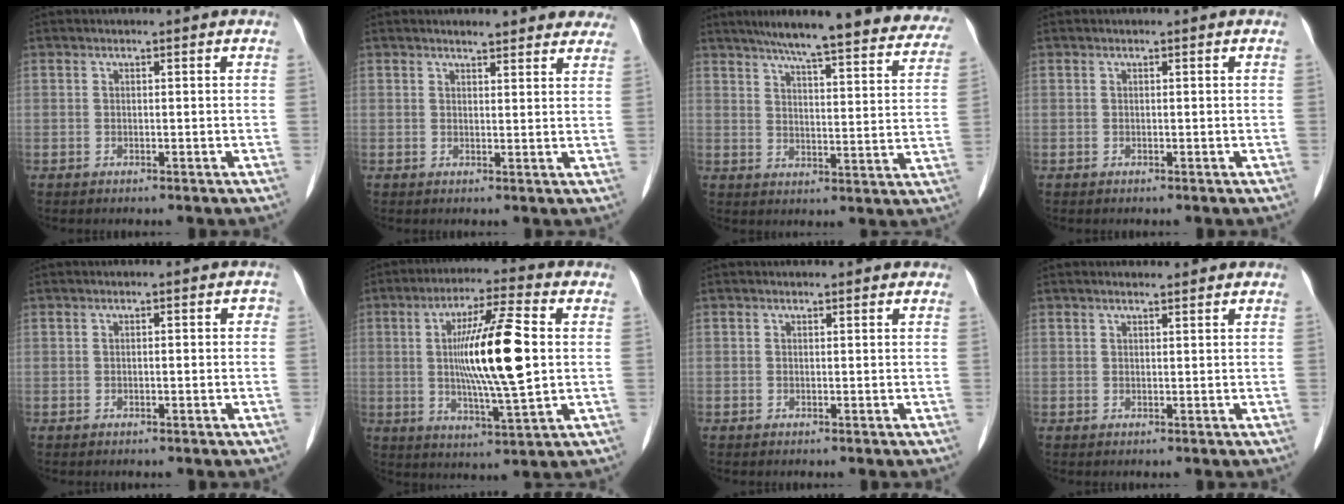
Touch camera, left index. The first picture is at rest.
{"total": 7.1, "force": [6.4, 1.9, 2.4], "torque": [-0.014, 0.005, 0.064]}
{"total": 24.3, "force": [21.1, 3.6, 11.6], "torque": [-0.157, -0.017, 0.257]}
{"total": 0.0}
{"total": 1.3, "force": [-0.2, 0.6, 1.2], "torque": [-0.012, 0.008, -0.004]}
{"total": 14.0, "force": [1.0, 1.2, 13.9], "torque": [-0.251, -0.003, 0.014]}
{"total": 0.9, "force": [0.5, 0.7, 0.1], "torque": [0.001, 0.012, 0.003]}
{"total": 1.7, "force": [1.5, 0.2, 0.8], "torque": [-0.015, 0.014, 0.024]}